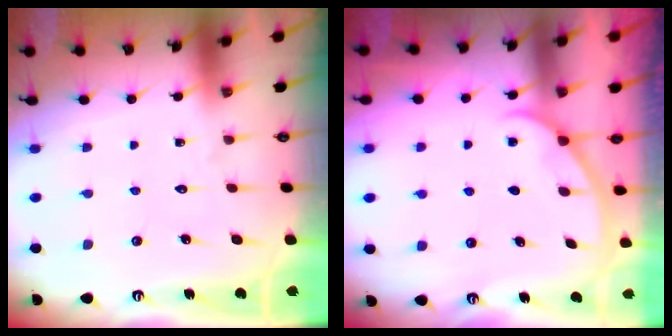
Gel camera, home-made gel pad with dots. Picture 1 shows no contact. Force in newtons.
{"total": 0.8, "press": 0.8, "slide": 0.2}